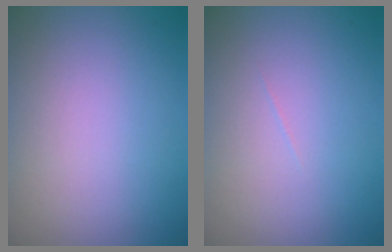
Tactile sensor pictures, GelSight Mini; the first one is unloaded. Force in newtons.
{"total": 0.0}